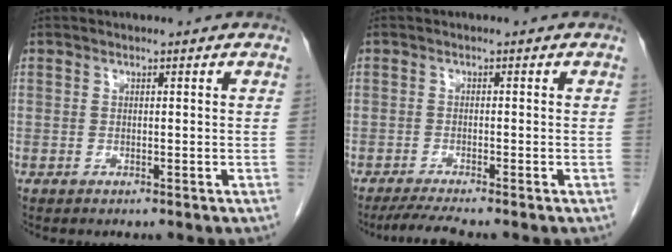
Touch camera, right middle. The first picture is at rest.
{"total": 3.5, "force": [-3.0, -0.8, 1.7], "torque": [-0.035, -0.014, -0.058]}